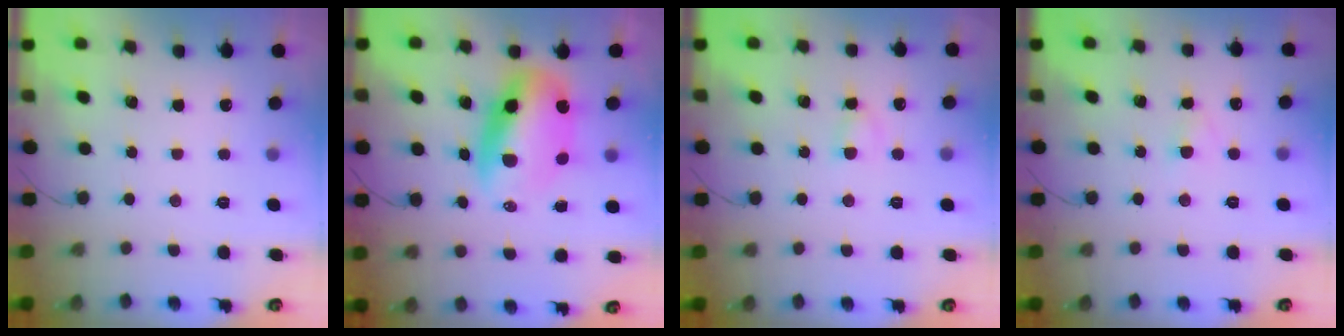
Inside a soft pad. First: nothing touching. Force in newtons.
{"total": 11.9, "press": 11.5, "slide": 3.0}
{"total": 3.4, "press": 3.2, "slide": 1.2}
{"total": 2.1, "press": 1.9, "slide": 0.9}